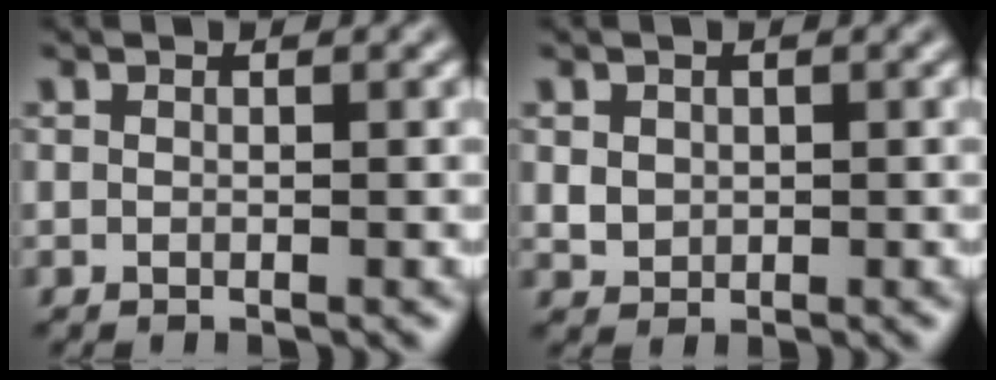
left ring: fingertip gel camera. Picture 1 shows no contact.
{"total": 1.4, "force": [0.3, 1.3, 0.5], "torque": [-0.009, -0.005, 0.012]}